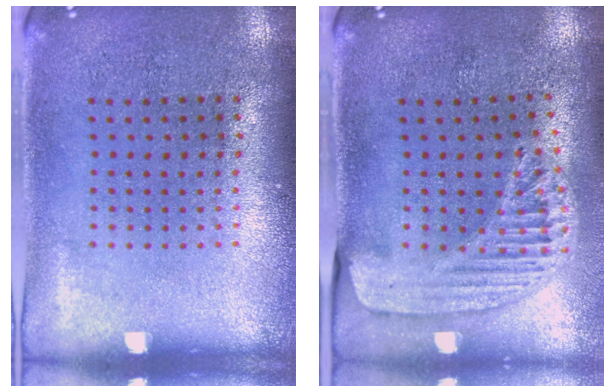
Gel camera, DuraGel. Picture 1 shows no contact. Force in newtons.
{"total": 1.5, "press": 1.5, "slide": 0.2}